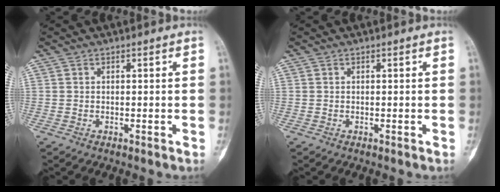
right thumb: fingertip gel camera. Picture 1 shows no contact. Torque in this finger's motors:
{"motor_torque": [0.03, 0.07, 0.10, -0.07, 0.00]}